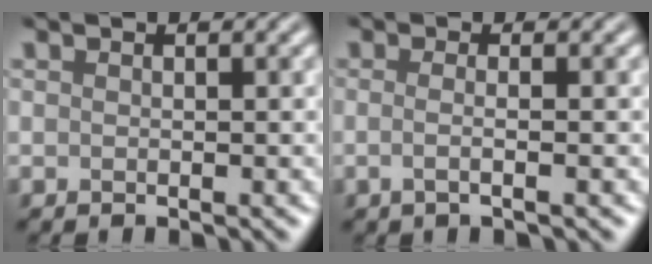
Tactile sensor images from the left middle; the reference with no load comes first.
{"total": 2.3, "force": [-0.2, 1.0, 2.1], "torque": [-0.021, -0.004, -0.022]}